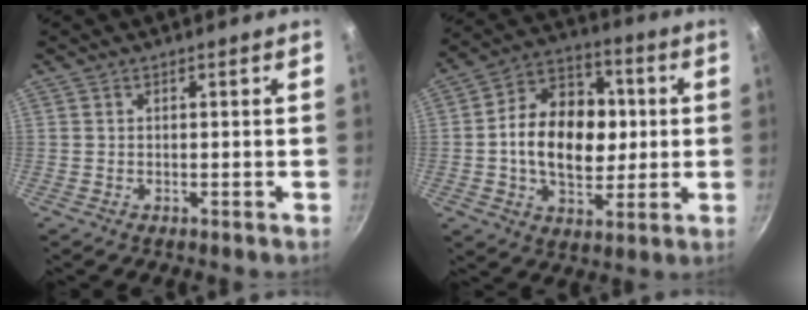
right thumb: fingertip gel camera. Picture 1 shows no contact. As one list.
[{"total": 17.6, "force": [0.2, 12.4, 12.5], "torque": [-0.161, 0.023, -0.006]}]